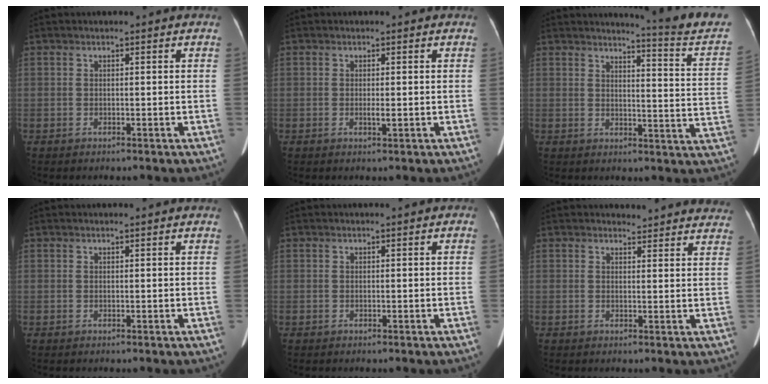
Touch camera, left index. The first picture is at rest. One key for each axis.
{"total": 1.0, "fx": -0.1, "fy": 0.1, "fz": 1.0, "tx": -0.019, "ty": -0.002, "tz": -0.001}
{"total": 12.6, "fx": 11.9, "fy": -1.9, "fz": 3.4, "tx": -0.047, "ty": -0.089, "tz": 0.126}
{"total": 0.9, "fx": 0.8, "fy": 0.0, "fz": 0.3, "tx": -0.012, "ty": 0.008, "tz": 0.014}
{"total": 0.0}
{"total": 9.9, "fx": 9.7, "fy": 2.1, "fz": 0.9, "tx": 0.023, "ty": -0.015, "tz": 0.078}